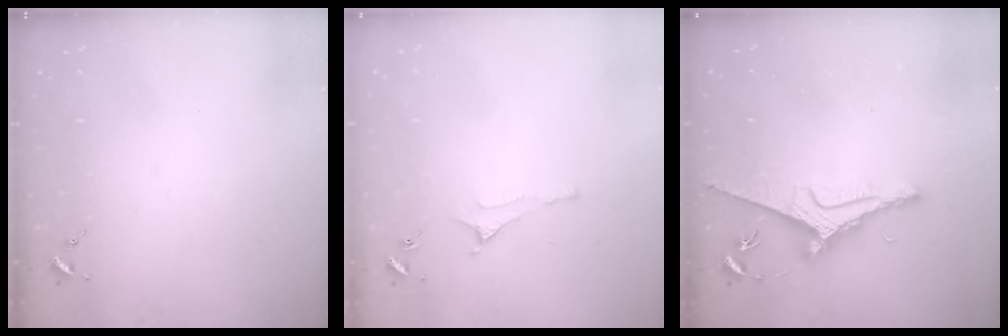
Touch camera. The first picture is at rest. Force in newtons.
{"total": 3.8, "press": 3.8, "slide": 0.8}
{"total": 8.4, "press": 8.3, "slide": 0.9}